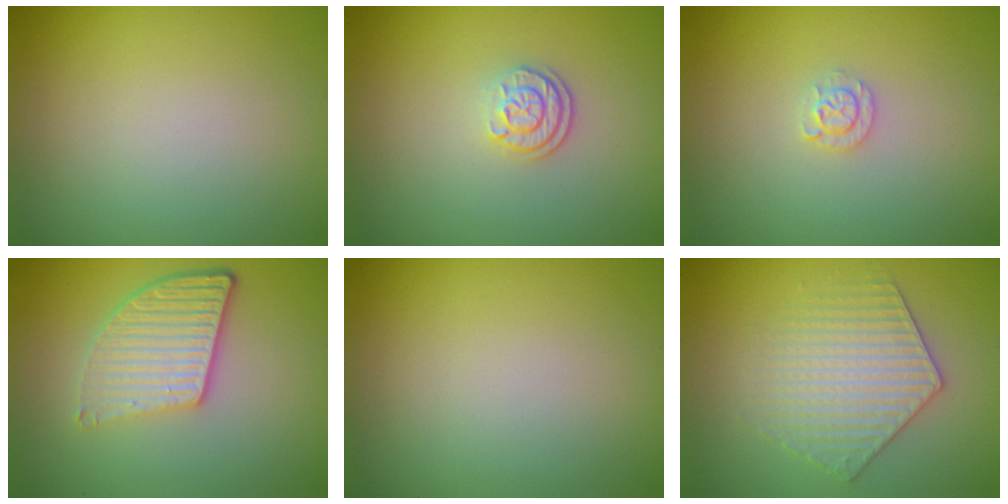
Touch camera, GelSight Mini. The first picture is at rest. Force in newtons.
{"total": 2.2, "press": 1.8, "slide": 1.3}
{"total": 1.3, "press": 1.3, "slide": 0.2}
{"total": 5.1, "press": 3.8, "slide": 3.5}
{"total": 0.0}
{"total": 3.5, "press": 3.4, "slide": 0.7}